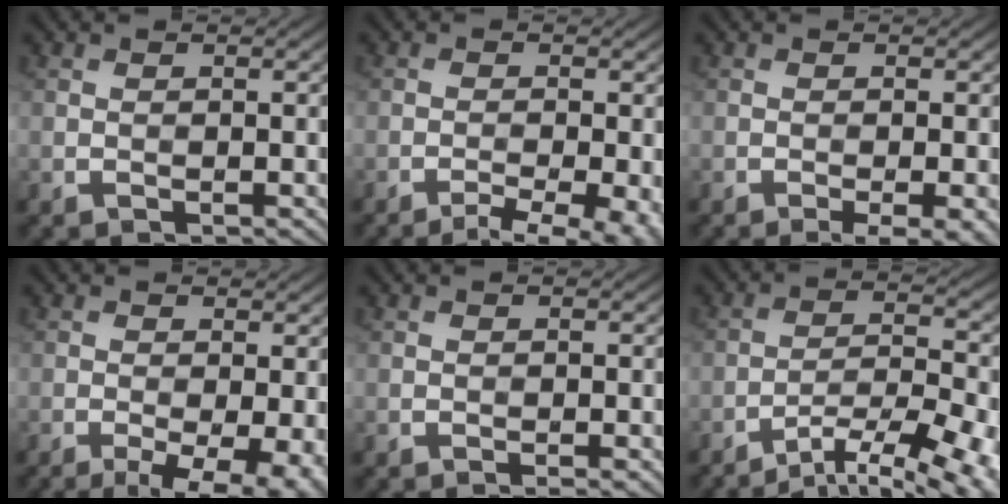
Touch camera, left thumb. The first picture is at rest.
{"total": 5.5, "force": [-3.6, 1.1, 4.1], "torque": [-0.057, -0.005, -0.051]}
{"total": 3.2, "force": [-1.6, 0.4, 2.7], "torque": [-0.045, 0.001, -0.024]}
{"total": 7.7, "force": [-3.2, 2.5, 6.5], "torque": [-0.104, -0.013, -0.041]}
{"total": 0.7, "force": [-0.4, 0.0, 0.6], "torque": [-0.010, -0.001, -0.009]}
{"total": 13.3, "force": [-9.6, 3.6, 8.4], "torque": [-0.144, -0.013, -0.129]}